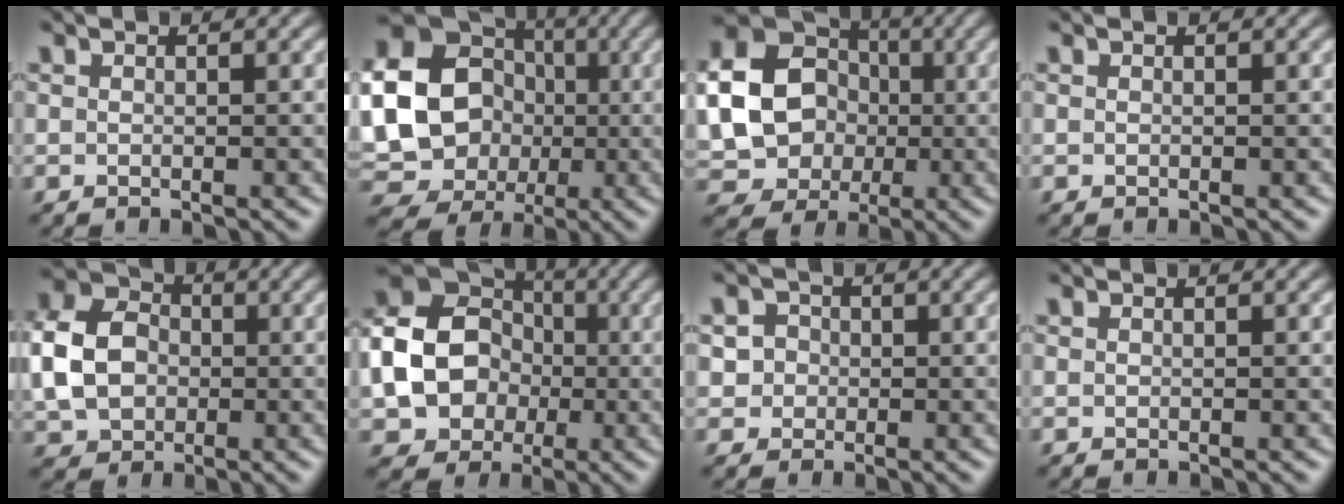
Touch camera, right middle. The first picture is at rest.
{"total": 22.6, "force": [-0.2, 21.0, 8.4], "torque": [-0.218, 0.014, -0.052]}
{"total": 14.7, "force": [0.4, 13.0, 6.8], "torque": [-0.178, 0.015, -0.019]}
{"total": 0.0}
{"total": 7.7, "force": [-0.3, 6.1, 4.7], "torque": [-0.110, 0.015, -0.020]}
{"total": 11.6, "force": [-1.3, 9.5, 6.4], "torque": [-0.117, -0.007, -0.041]}
{"total": 2.4, "force": [0.2, 2.3, 0.7], "torque": [0.008, 0.009, -0.001]}
{"total": 0.0}